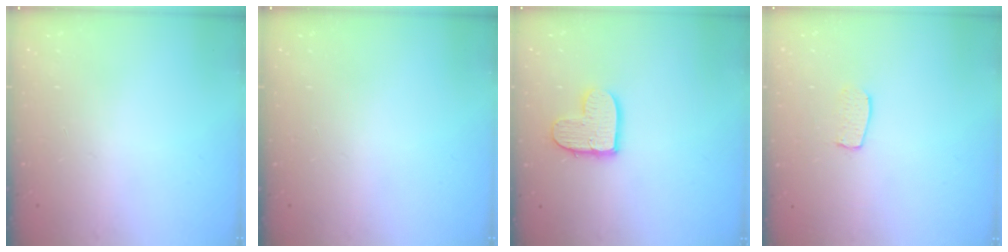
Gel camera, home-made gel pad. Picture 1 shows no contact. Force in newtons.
{"total": 0.0}
{"total": 10.1, "press": 10.1, "slide": 0.7}
{"total": 5.9, "press": 5.9, "slide": 0.3}